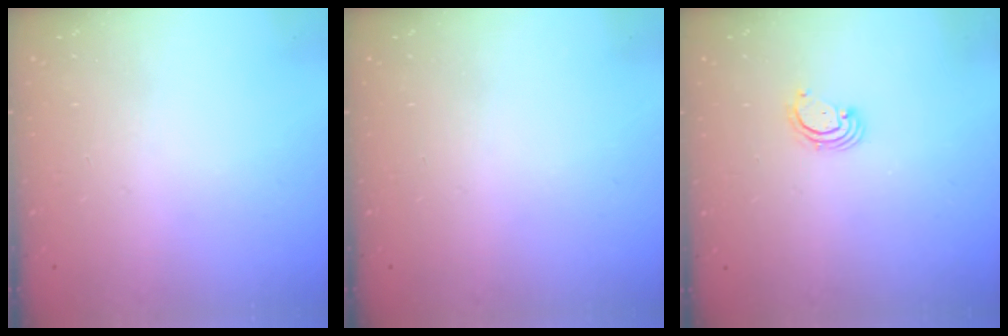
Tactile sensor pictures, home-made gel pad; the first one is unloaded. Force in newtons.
{"total": 0.0}
{"total": 2.7, "press": 2.7, "slide": 0.3}